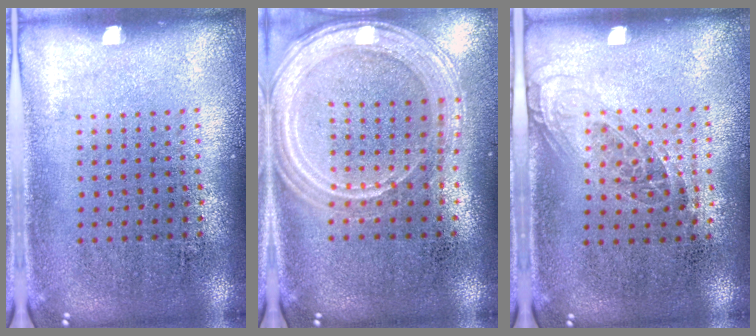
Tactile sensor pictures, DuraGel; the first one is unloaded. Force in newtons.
{"total": 1.7, "press": 1.6, "slide": 0.4}
{"total": 1.2, "press": 0.9, "slide": 0.7}